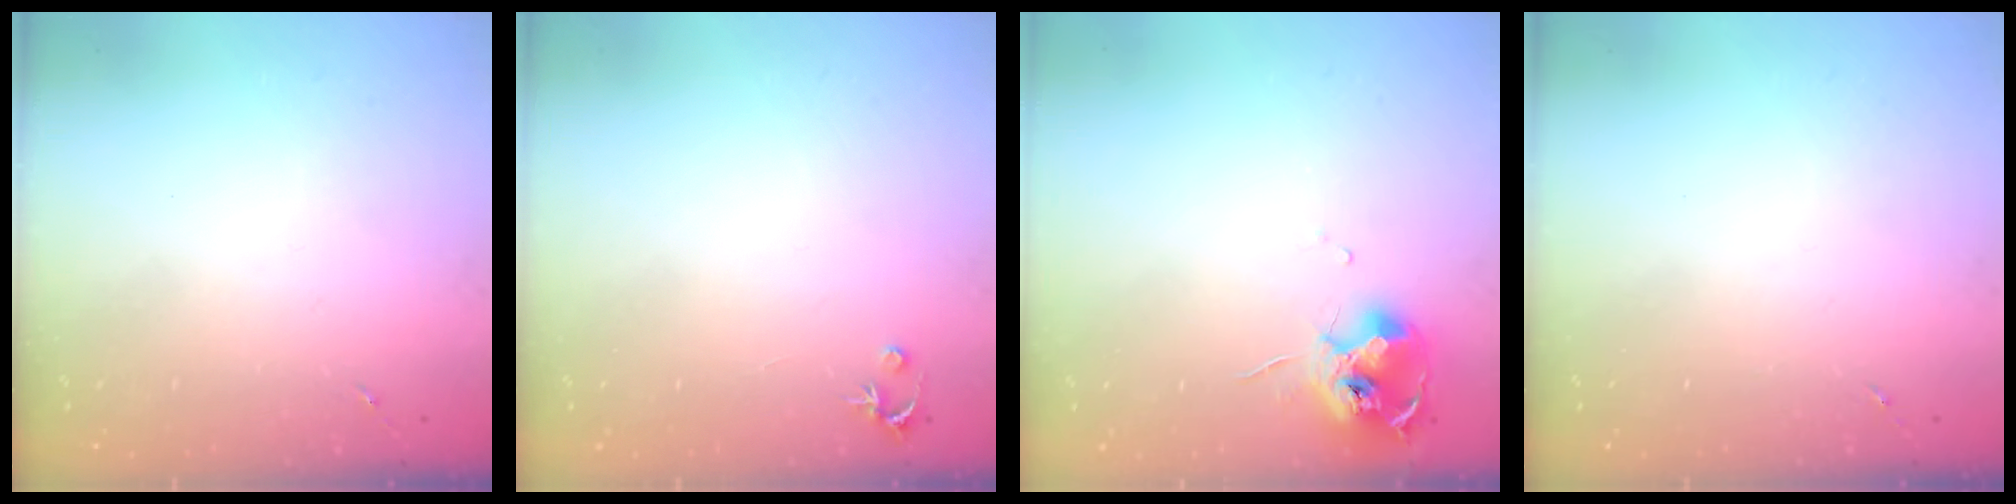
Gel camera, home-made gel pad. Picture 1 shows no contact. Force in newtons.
{"total": 2.5, "press": 2.5, "slide": 0.2}
{"total": 12.1, "press": 12.0, "slide": 1.2}
{"total": 0.0}